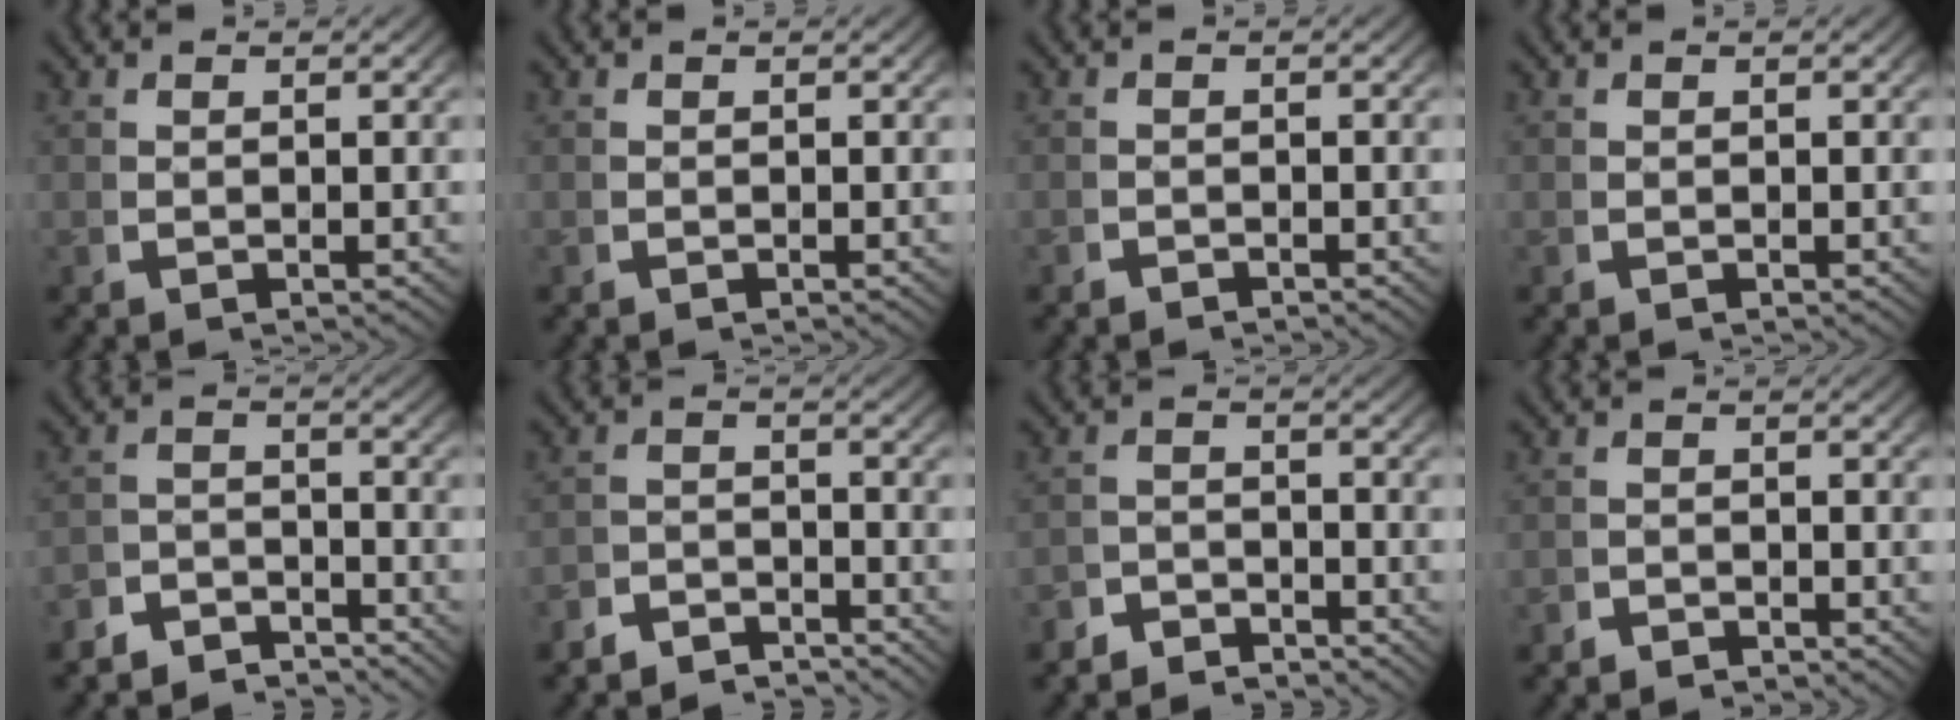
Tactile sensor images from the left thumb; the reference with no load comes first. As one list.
[{"total": 0.0}, {"total": 1.0, "force": [-0.9, 0.3, 0.0], "torque": [-0.002, -0.007, -0.016]}, {"total": 0.0}, {"total": 4.8, "force": [-4.5, 1.3, 0.6], "torque": [0.002, -0.016, -0.083]}, {"total": 4.1, "force": [-4.0, 0.9, 0.3], "torque": [0.006, -0.014, -0.076]}, {"total": 3.7, "force": [-3.6, 0.9, 0.0], "torque": [0.010, -0.014, -0.067]}, {"total": 1.9, "force": [-1.8, 0.5, 0.0], "torque": [0.002, -0.011, -0.032]}]